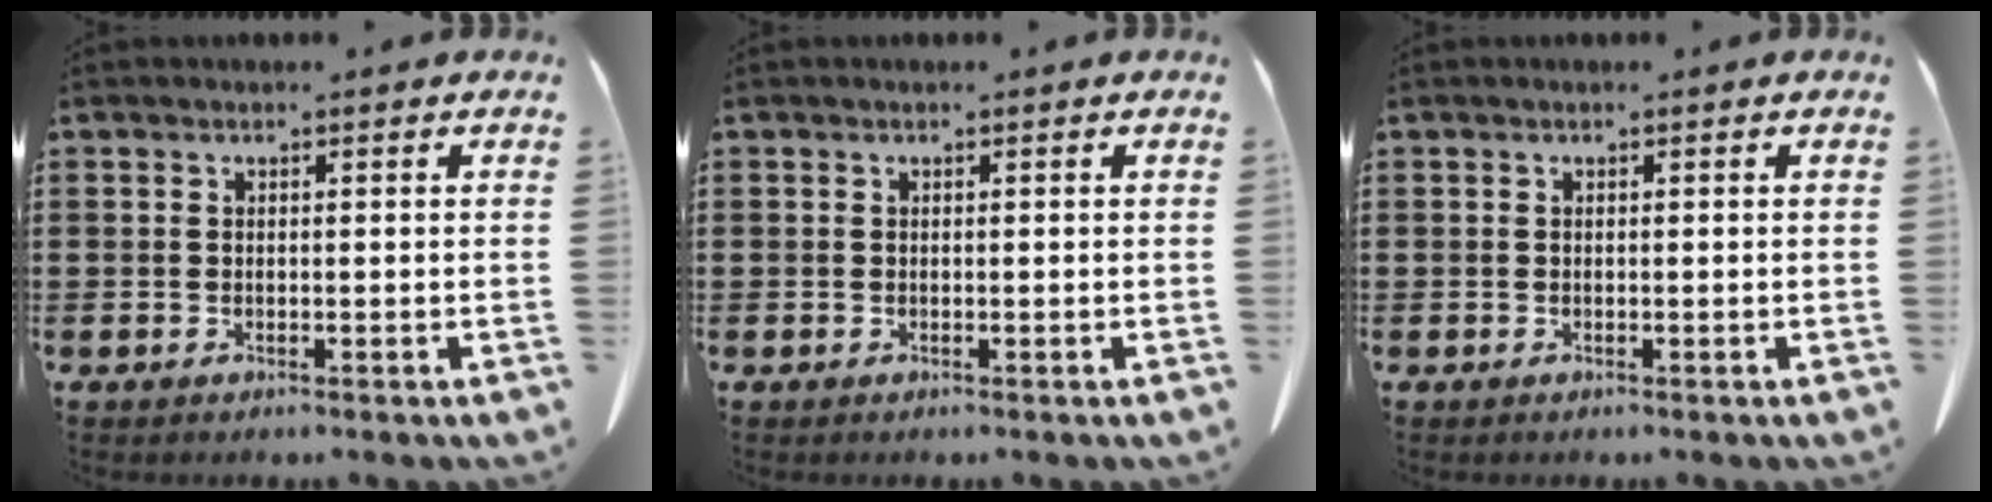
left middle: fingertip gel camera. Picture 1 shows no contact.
{"total": 0.0}
{"total": 0.0}